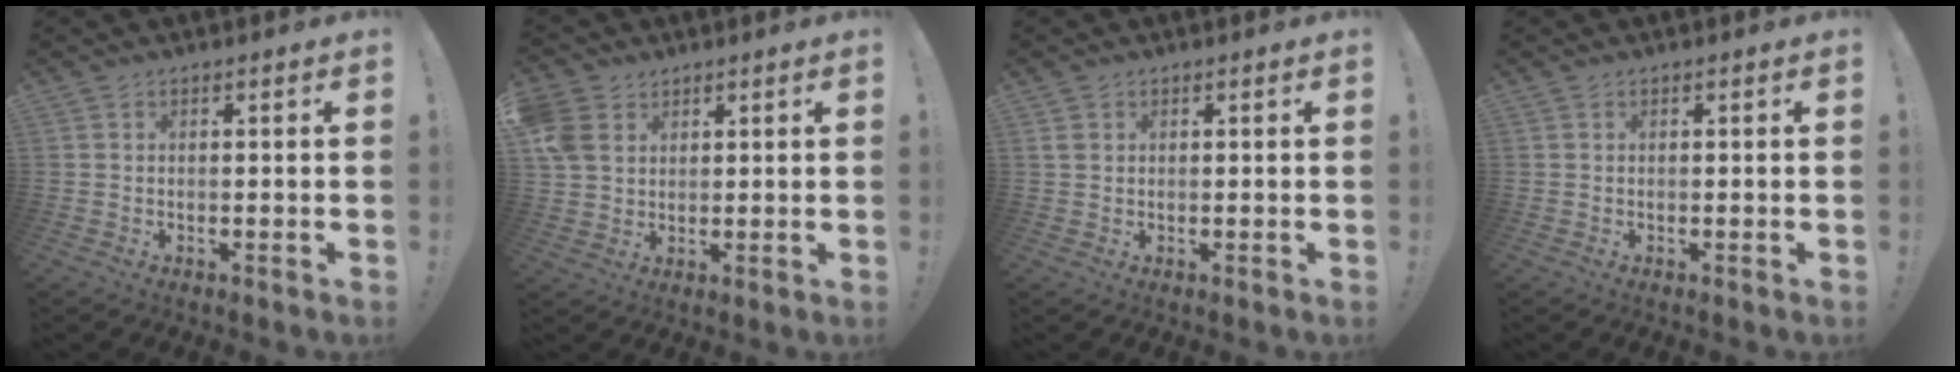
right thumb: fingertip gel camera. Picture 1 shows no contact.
{"total": 7.6, "force": [3.2, 6.0, 3.5], "torque": [-0.077, -0.004, 0.067]}
{"total": 1.5, "force": [0.7, 1.3, 0.4], "torque": [0.000, -0.001, 0.013]}
{"total": 0.0}